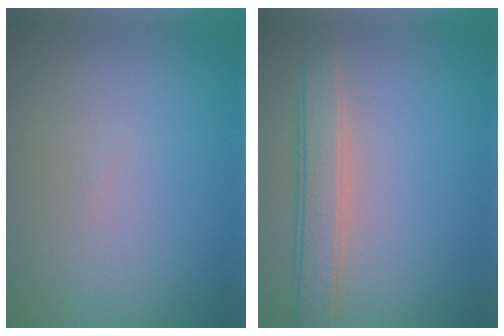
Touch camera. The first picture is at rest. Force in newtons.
{"total": 3.6, "press": 3.6, "slide": 0.3}